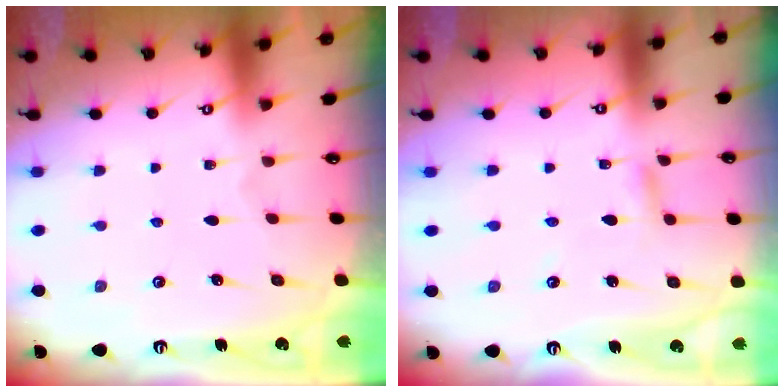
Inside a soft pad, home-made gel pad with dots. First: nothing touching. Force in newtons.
{"total": 3.5, "press": 3.5, "slide": 0.4}